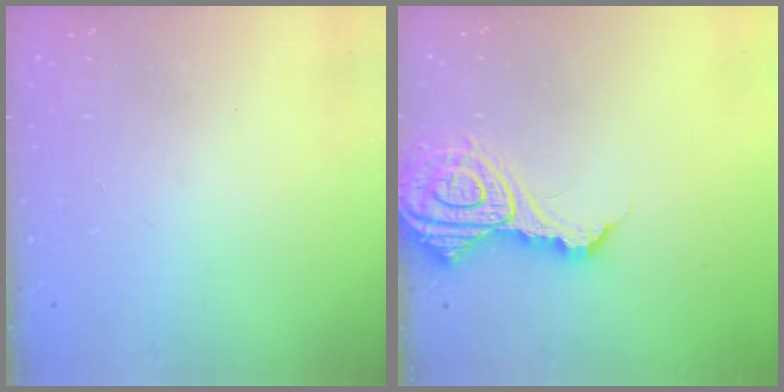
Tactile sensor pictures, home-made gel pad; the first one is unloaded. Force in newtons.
{"total": 15.0, "press": 14.9, "slide": 1.5}